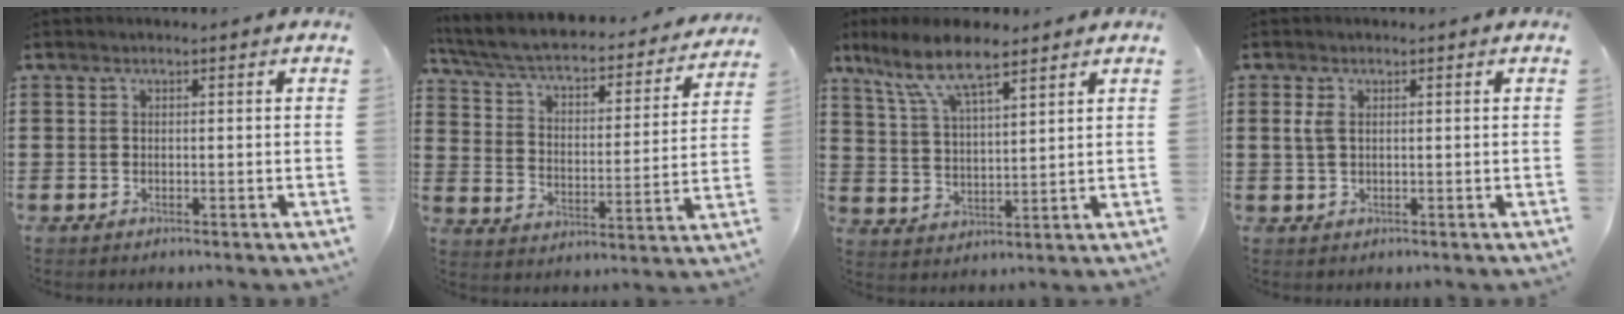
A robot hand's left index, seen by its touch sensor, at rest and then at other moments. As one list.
[{"total": 4.9, "force": [4.1, 0.9, 2.5], "torque": [-0.069, -0.039, 0.064]}, {"total": 8.7, "force": [6.5, 2.2, 5.3], "torque": [-0.123, -0.012, 0.117]}, {"total": 1.9, "force": [0.5, 1.0, 1.6], "torque": [-0.043, 0.003, 0.005]}]